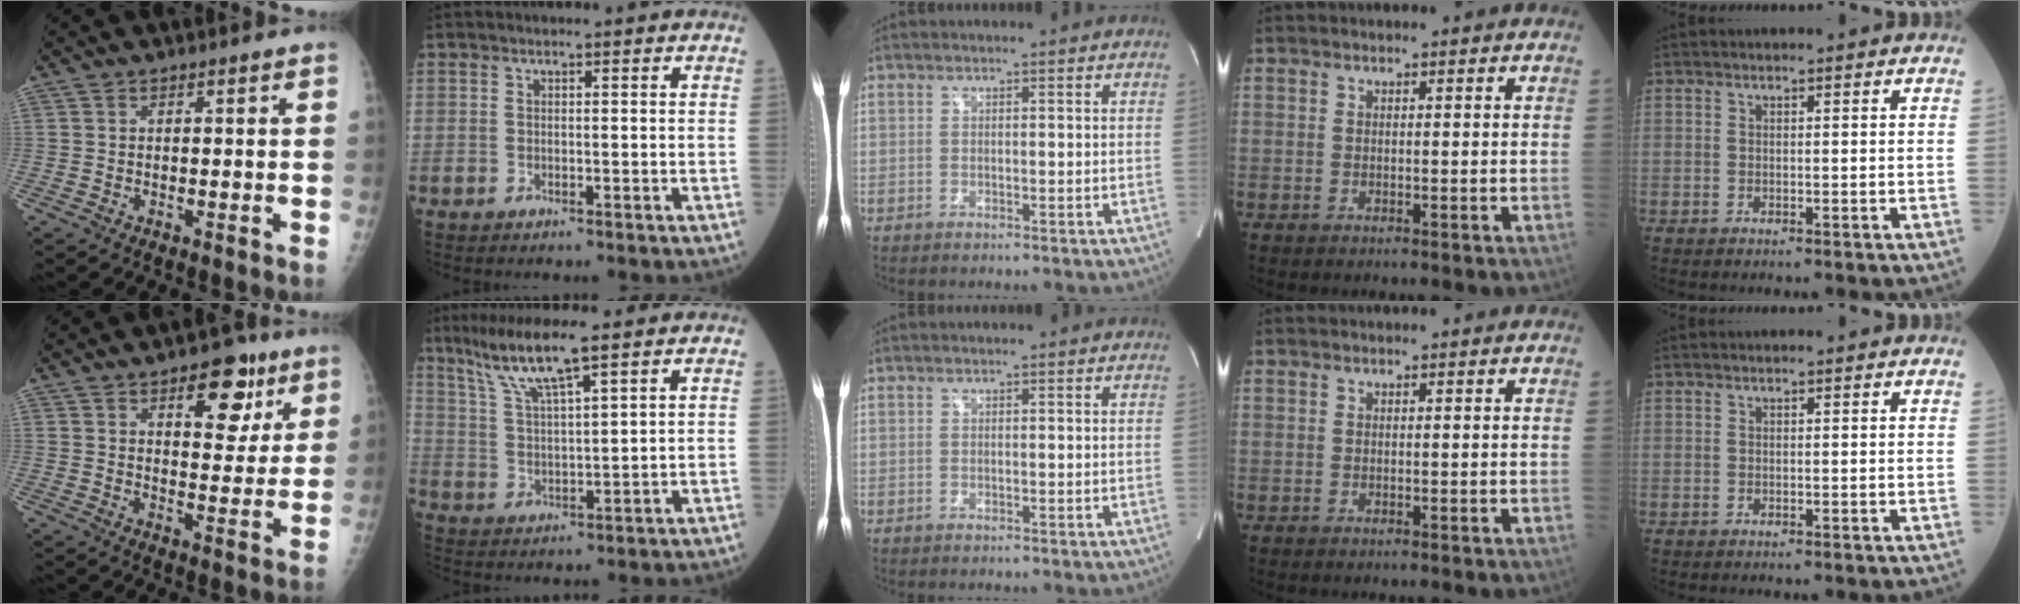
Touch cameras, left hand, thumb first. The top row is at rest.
{"thumb": {"total": 10.3, "force": [5.3, 5.5, 7.0], "torque": [-0.055, -0.022, 0.070]}, "index": {"total": 8.2, "force": [5.8, 0.0, 5.8], "torque": [-0.118, 0.006, 0.113]}}